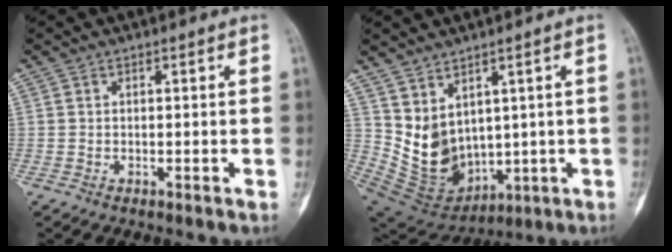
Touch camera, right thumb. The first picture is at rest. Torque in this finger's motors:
{"motor_torque": [-0.85, 1.28, 0.30, 0.32, 0.09]}